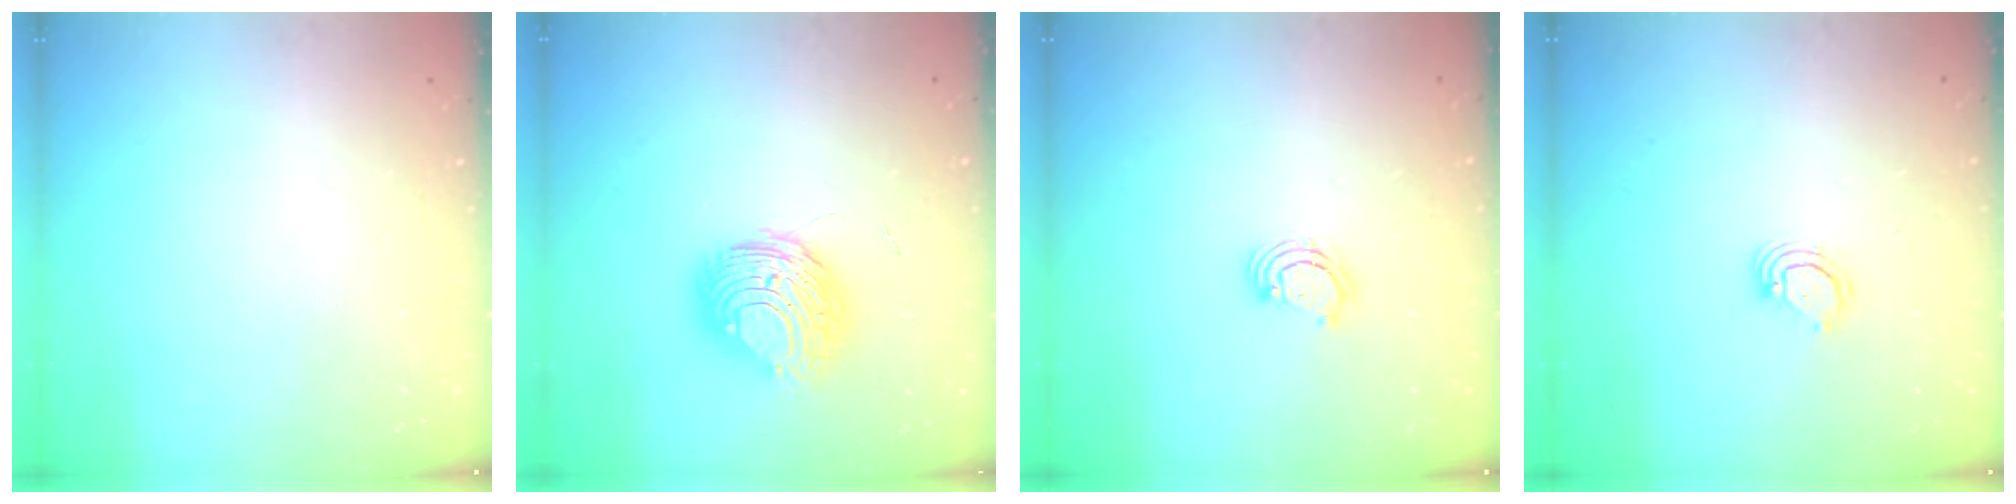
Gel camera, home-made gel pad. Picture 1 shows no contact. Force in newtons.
{"total": 10.5, "press": 10.5, "slide": 1.3}
{"total": 3.5, "press": 3.5, "slide": 0.2}
{"total": 2.9, "press": 2.9, "slide": 0.2}